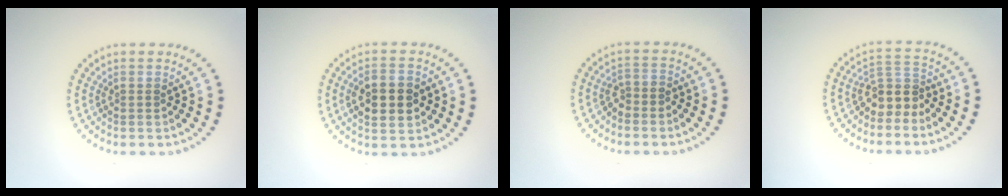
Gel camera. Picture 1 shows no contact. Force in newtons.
{"total": 4.6, "press": 4.6, "slide": 0.2}
{"total": 1.6, "press": 1.2, "slide": 1.0}
{"total": 2.9, "press": 2.2, "slide": 1.9}